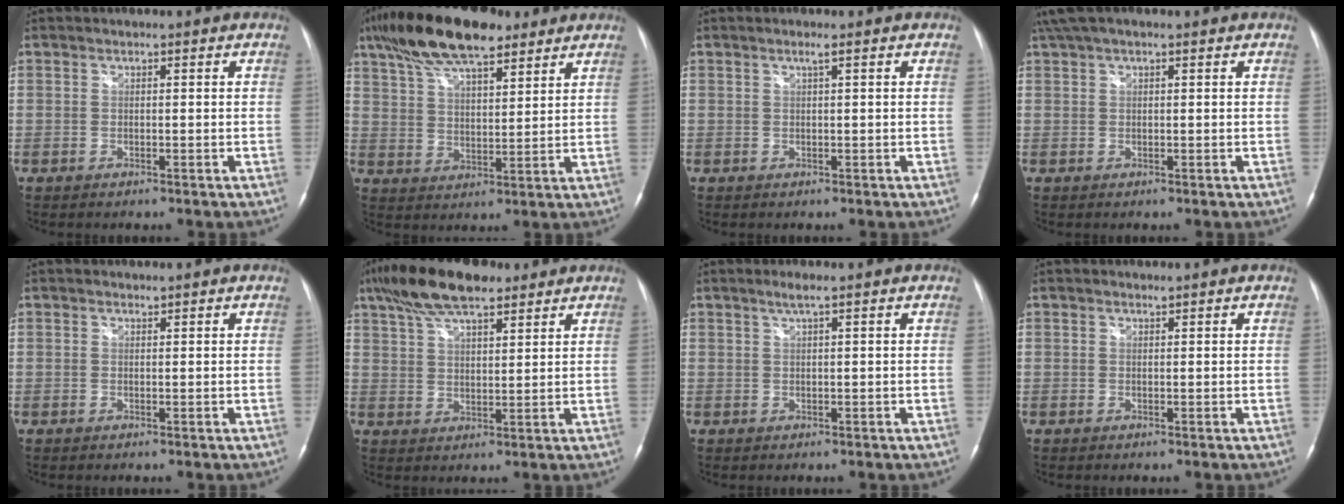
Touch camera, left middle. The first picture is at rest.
{"total": 15.4, "force": [11.2, 4.6, 9.5], "torque": [-0.193, 0.030, 0.199]}
{"total": 0.9, "force": [0.4, -0.2, 0.7], "torque": [-0.018, 0.000, 0.009]}
{"total": 5.3, "force": [3.8, 1.1, 3.5], "torque": [-0.075, 0.044, 0.070]}
{"total": 0.0}
{"total": 12.3, "force": [8.9, 3.7, 7.6], "torque": [-0.155, 0.026, 0.160]}
{"total": 1.7, "force": [1.1, -0.1, 1.3], "torque": [-0.032, 0.006, 0.021]}
{"total": 0.0}